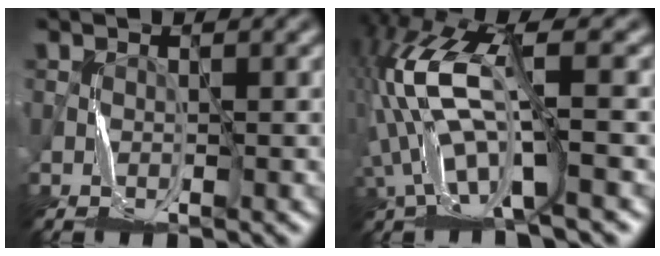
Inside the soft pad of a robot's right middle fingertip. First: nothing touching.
{"total": 10.6, "force": [-0.6, 3.9, 9.8], "torque": [-0.215, 0.009, -0.019]}